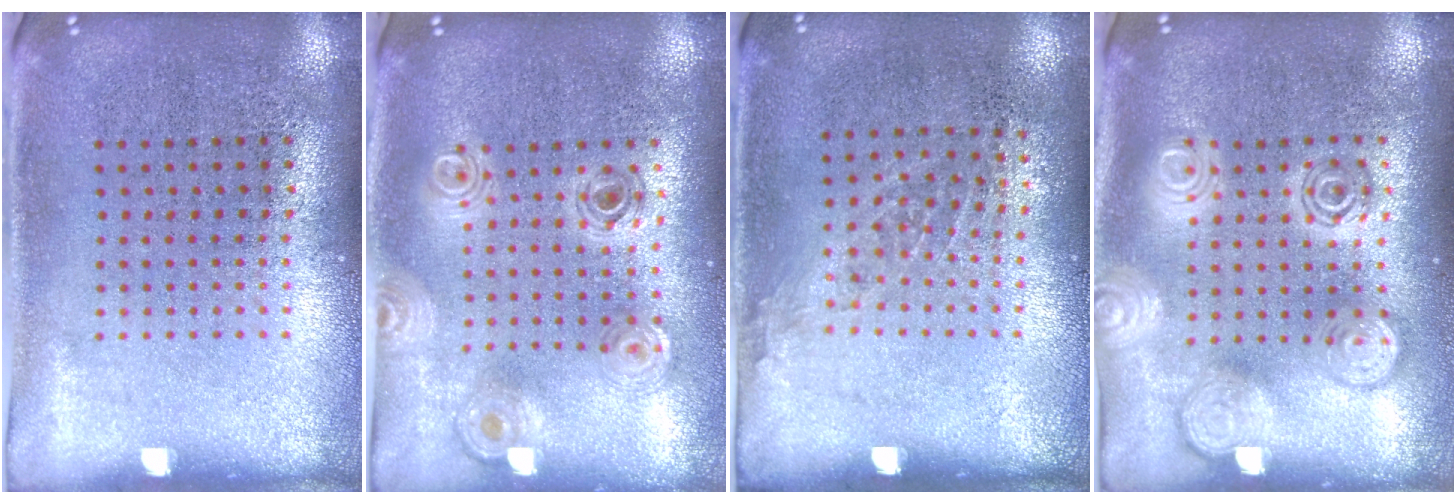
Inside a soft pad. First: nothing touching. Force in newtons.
{"total": 0.8, "press": 0.8, "slide": 0.1}
{"total": 0.9, "press": 0.7, "slide": 0.6}
{"total": 2.6, "press": 2.6, "slide": 0.3}